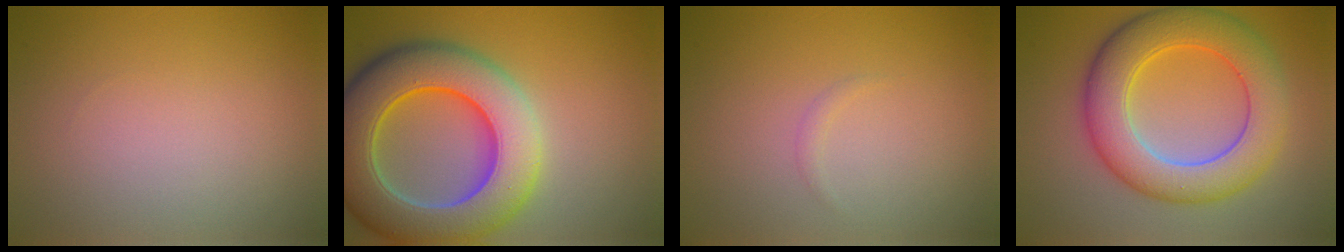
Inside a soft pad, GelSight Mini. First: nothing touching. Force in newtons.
{"total": 12.1, "press": 12.1, "slide": 0.6}
{"total": 0.6, "press": 0.6, "slide": 0.1}
{"total": 8.7, "press": 8.7, "slide": 0.2}